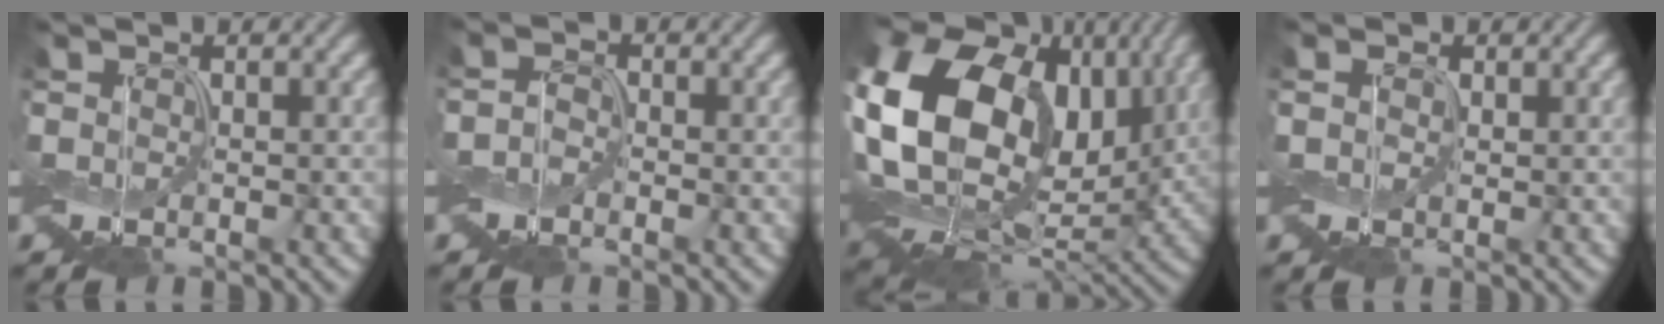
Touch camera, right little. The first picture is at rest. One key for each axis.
{"total": 1.5, "fx": -0.5, "fy": 1.2, "fz": 0.8, "tx": -0.017, "ty": 0.006, "tz": -0.018}
{"total": 18.4, "fx": 2.8, "fy": 13.5, "fz": 12.3, "tx": -0.246, "ty": 0.007, "tz": 0.066}
{"total": 1.1, "fx": 0.3, "fy": 0.9, "fz": 0.5, "tx": -0.014, "ty": 0.003, "tz": 0.001}